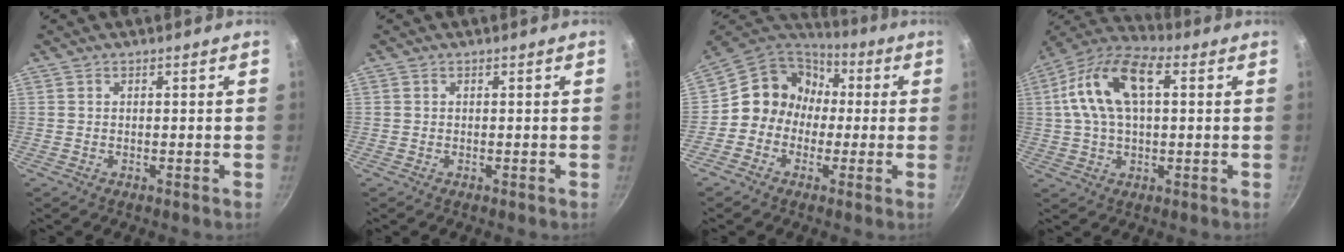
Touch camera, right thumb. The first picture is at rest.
{"total": 0.0}
{"total": 12.2, "force": [0.0, 11.1, 5.0], "torque": [-0.038, 0.042, -0.022]}
{"total": 16.1, "force": [3.5, 8.6, 13.1], "torque": [-0.235, 0.024, 0.048]}